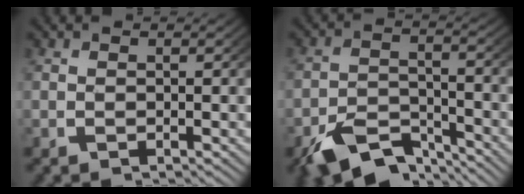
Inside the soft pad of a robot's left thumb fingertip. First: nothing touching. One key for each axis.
{"total": 7.4, "fx": -5.5, "fy": 3.2, "fz": 3.8, "tx": -0.064, "ty": -0.022, "tz": -0.091}